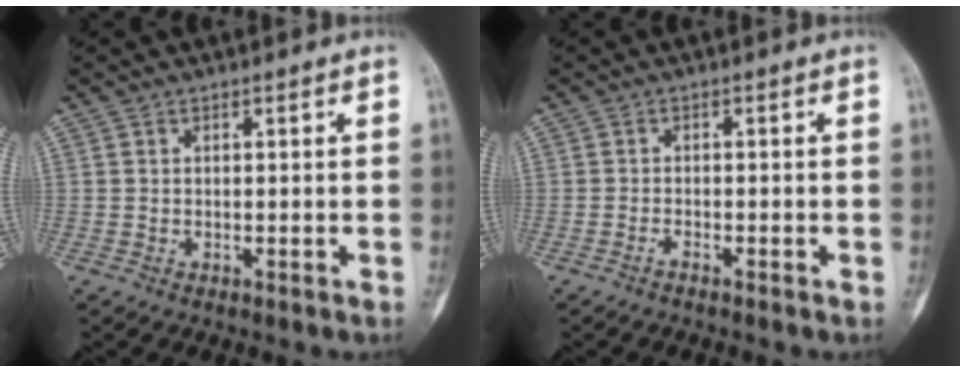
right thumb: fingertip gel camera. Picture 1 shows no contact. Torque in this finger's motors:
{"motor_torque": [-0.55, -0.24, 0.20, -0.01, -0.11]}